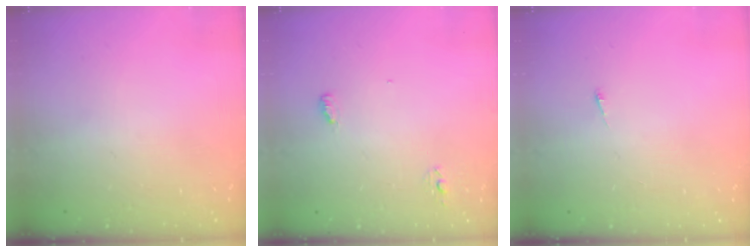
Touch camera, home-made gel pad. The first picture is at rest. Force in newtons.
{"total": 4.2, "press": 4.0, "slide": 1.3}
{"total": 2.6, "press": 2.5, "slide": 0.3}